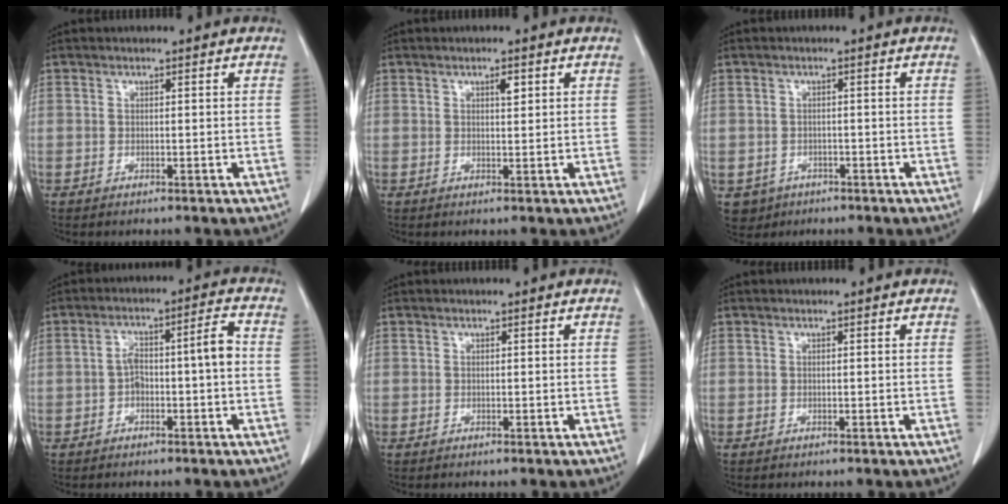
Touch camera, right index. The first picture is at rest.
{"total": 1.5, "force": [0.7, 0.5, 1.3], "torque": [-0.021, -0.001, 0.010]}
{"total": 3.4, "force": [-1.6, 3.0, 0.5], "torque": [-0.009, 0.003, -0.019]}
{"total": 6.1, "force": [-0.9, 1.3, 5.9], "torque": [-0.102, 0.029, -0.014]}
{"total": 0.0}
{"total": 0.0}